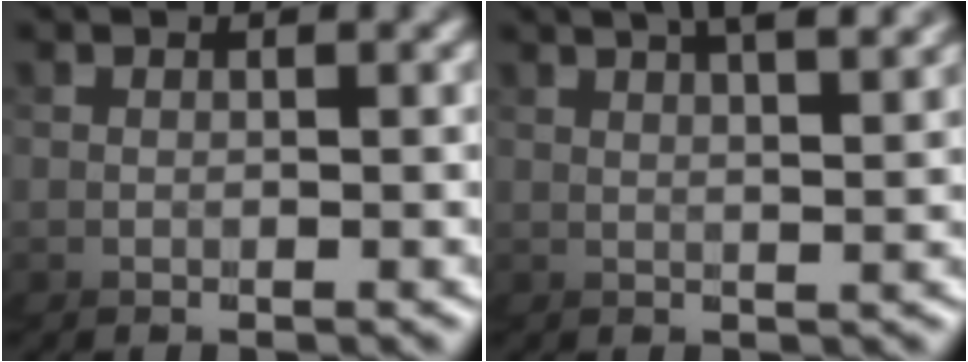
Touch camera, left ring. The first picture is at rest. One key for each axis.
{"total": 3.5, "fx": 2.5, "fy": -2.4, "fz": -0.3, "tx": -0.010, "ty": 0.022, "tz": 0.032}